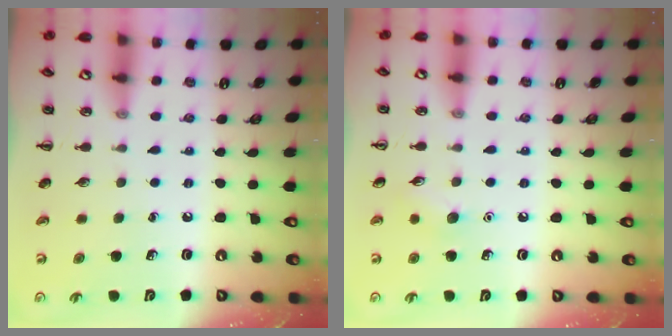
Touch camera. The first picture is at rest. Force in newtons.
{"total": 6.6, "press": 6.3, "slide": 1.9}